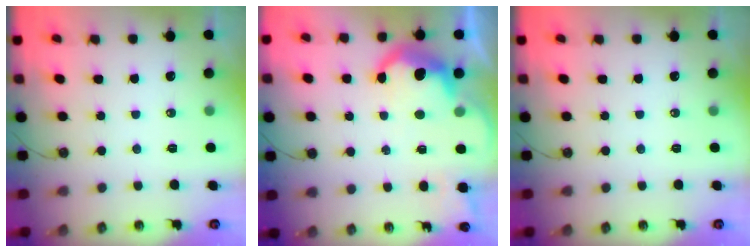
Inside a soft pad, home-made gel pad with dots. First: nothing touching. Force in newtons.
{"total": 11.7, "press": 11.6, "slide": 0.9}
{"total": 0.0}